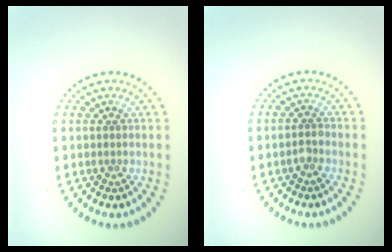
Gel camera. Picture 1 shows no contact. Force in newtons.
{"total": 1.0, "press": 1.0, "slide": 0.2}